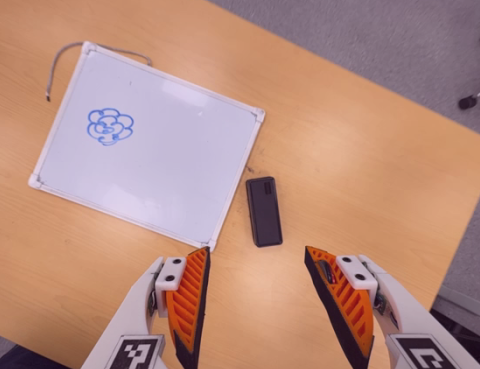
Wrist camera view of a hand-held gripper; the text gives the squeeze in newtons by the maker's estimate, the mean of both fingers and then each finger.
{"total": 0.0}